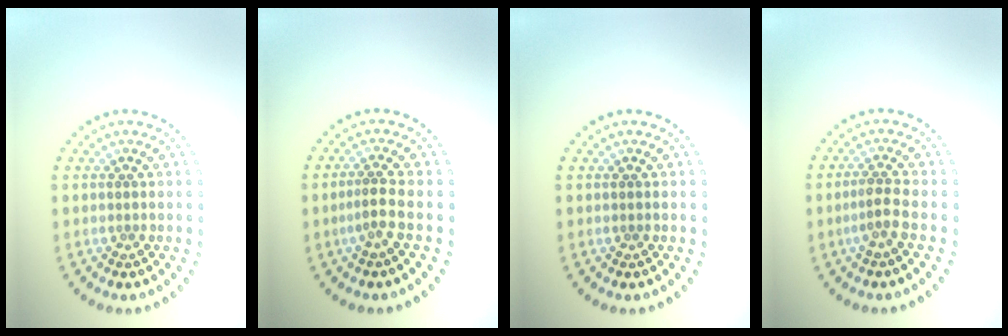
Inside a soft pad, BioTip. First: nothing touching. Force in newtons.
{"total": 1.8, "press": 1.1, "slide": 1.4}
{"total": 0.0}
{"total": 1.9, "press": 1.3, "slide": 1.4}